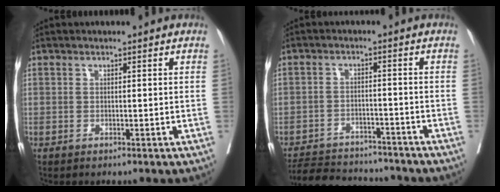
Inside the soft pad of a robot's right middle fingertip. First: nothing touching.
{"total": 11.3, "force": [-10.2, 4.2, 2.2], "torque": [-0.035, 0.007, -0.147]}